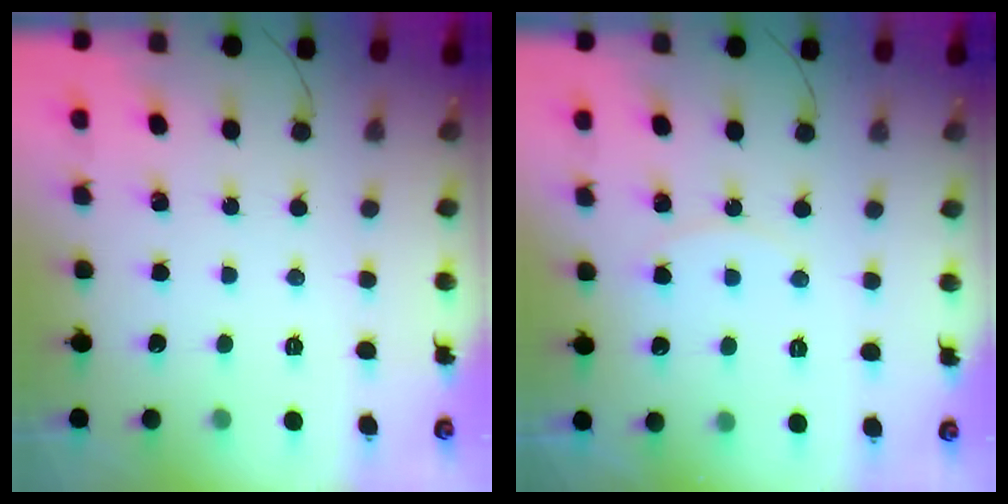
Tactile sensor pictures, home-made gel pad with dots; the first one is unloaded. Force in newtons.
{"total": 4.4, "press": 4.4, "slide": 0.6}